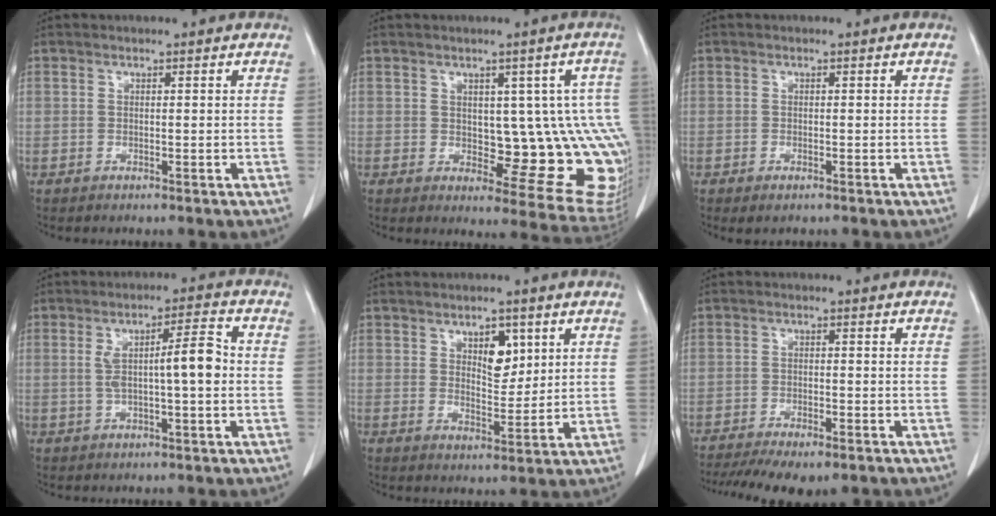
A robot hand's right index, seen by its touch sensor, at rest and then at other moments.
{"total": 13.1, "force": [-0.1, 5.5, 11.9], "torque": [-0.102, 0.009, 0.013]}
{"total": 1.5, "force": [-1.0, 0.5, 1.0], "torque": [-0.016, -0.003, -0.010]}
{"total": 7.3, "force": [0.0, 1.0, 7.2], "torque": [-0.126, 0.020, 0.002]}
{"total": 5.3, "force": [2.4, 2.6, 3.9], "torque": [-0.061, -0.003, 0.042]}
{"total": 12.1, "force": [-9.2, 3.6, 6.9], "torque": [-0.118, -0.009, -0.134]}